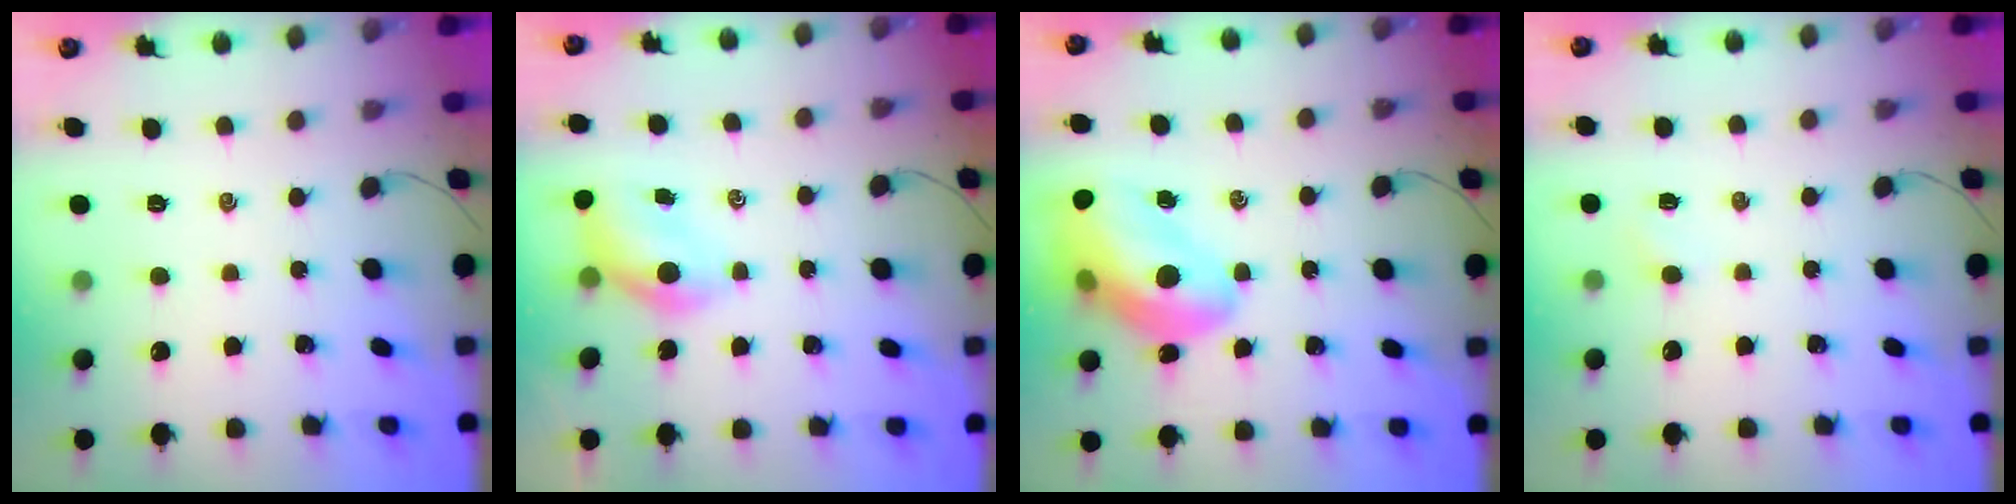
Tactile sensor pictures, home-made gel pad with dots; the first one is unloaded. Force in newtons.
{"total": 5.1, "press": 5.0, "slide": 1.2}
{"total": 16.8, "press": 16.2, "slide": 4.4}
{"total": 1.3, "press": 1.2, "slide": 0.5}